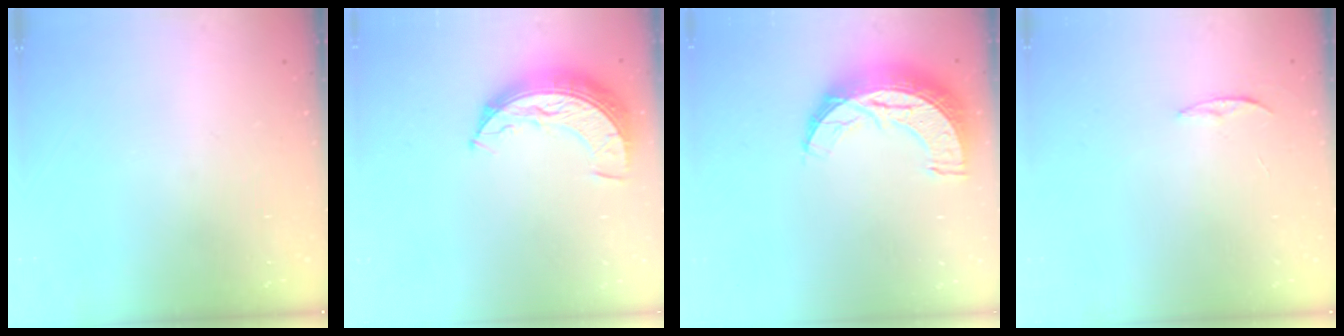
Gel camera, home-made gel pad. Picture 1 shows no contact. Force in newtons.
{"total": 10.5, "press": 10.5, "slide": 0.5}
{"total": 12.7, "press": 12.7, "slide": 0.8}
{"total": 3.4, "press": 3.4, "slide": 0.4}